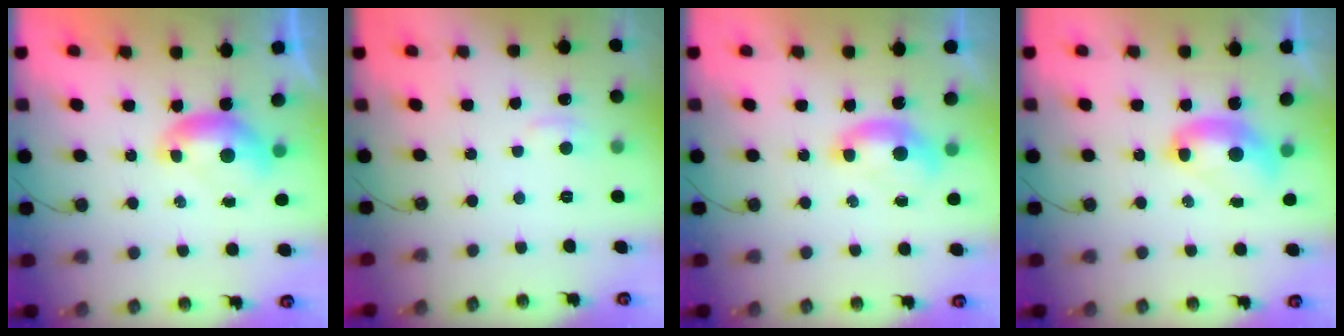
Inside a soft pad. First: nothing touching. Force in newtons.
{"total": 1.0, "press": 0.5, "slide": 0.8}
{"total": 1.0, "press": 0.8, "slide": 0.6}
{"total": 2.8, "press": 2.8, "slide": 0.1}